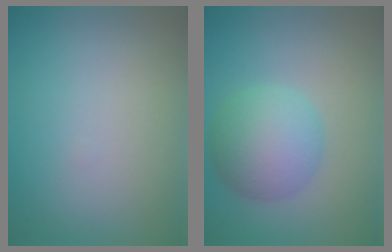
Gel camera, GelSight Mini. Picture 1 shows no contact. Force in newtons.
{"total": 5.3, "press": 5.3, "slide": 0.0}